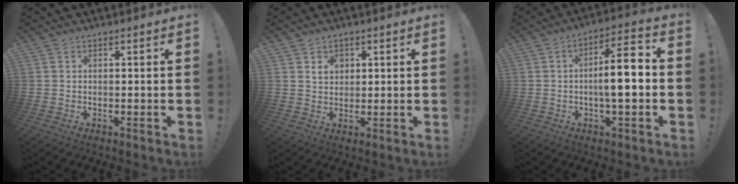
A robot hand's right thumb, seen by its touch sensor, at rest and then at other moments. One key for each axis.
{"total": 4.0, "fx": 1.6, "fy": 3.2, "fz": 1.9, "tx": -0.021, "ty": -0.005, "tz": 0.026}
{"total": 11.6, "fx": -1.3, "fy": 3.2, "fz": 11.1, "tx": -0.175, "ty": 0.007, "tz": -0.030}